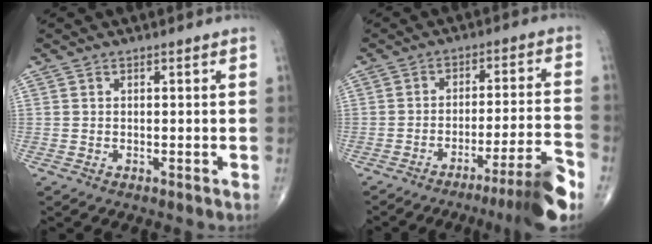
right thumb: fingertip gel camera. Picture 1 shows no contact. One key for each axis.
{"total": 11.6, "fx": -7.7, "fy": 0.5, "fz": 8.7, "tx": -0.130, "ty": 0.047, "tz": -0.113}